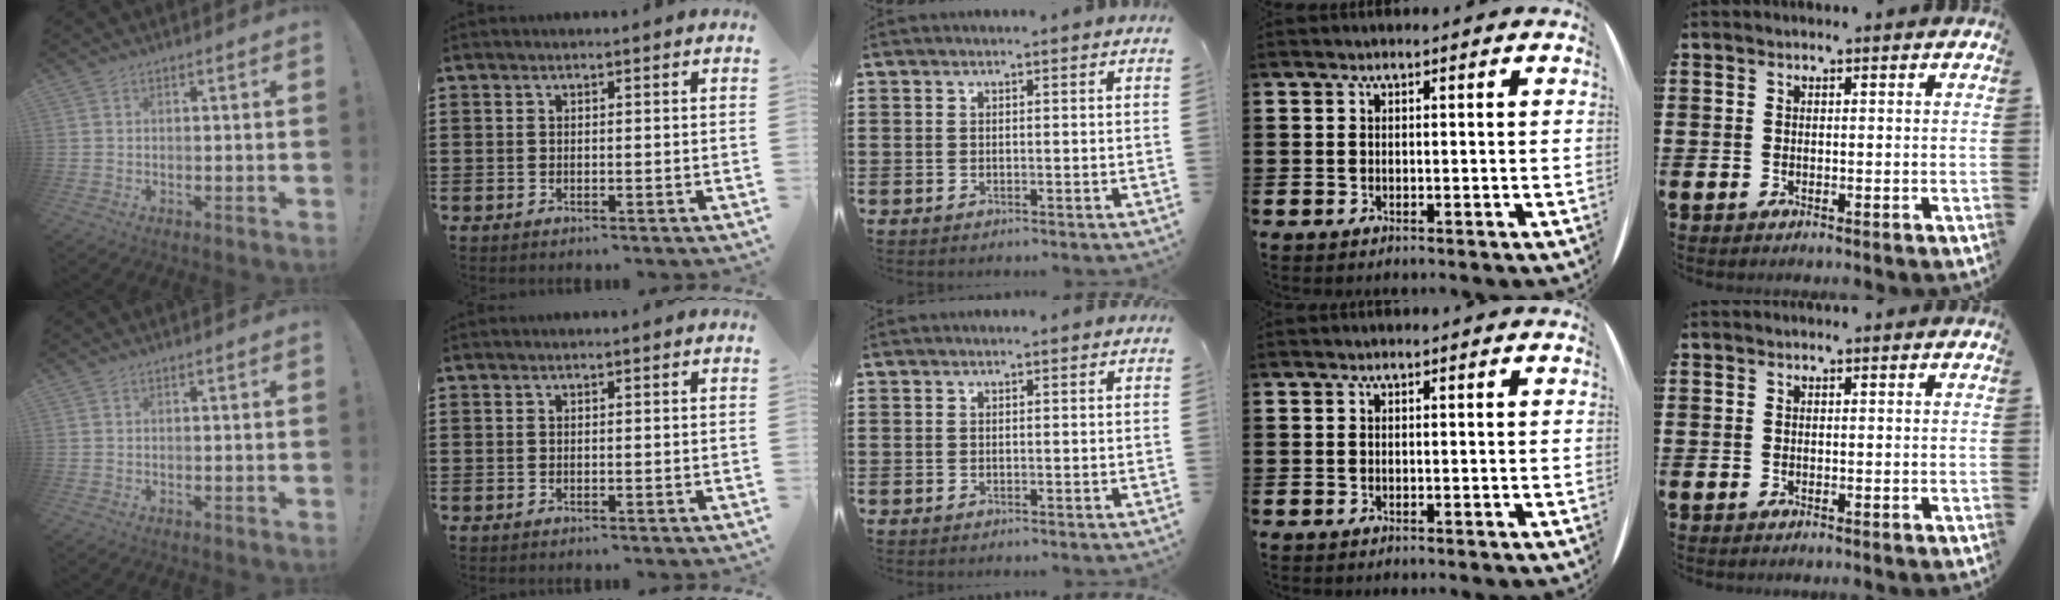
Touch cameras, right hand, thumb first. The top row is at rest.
{}